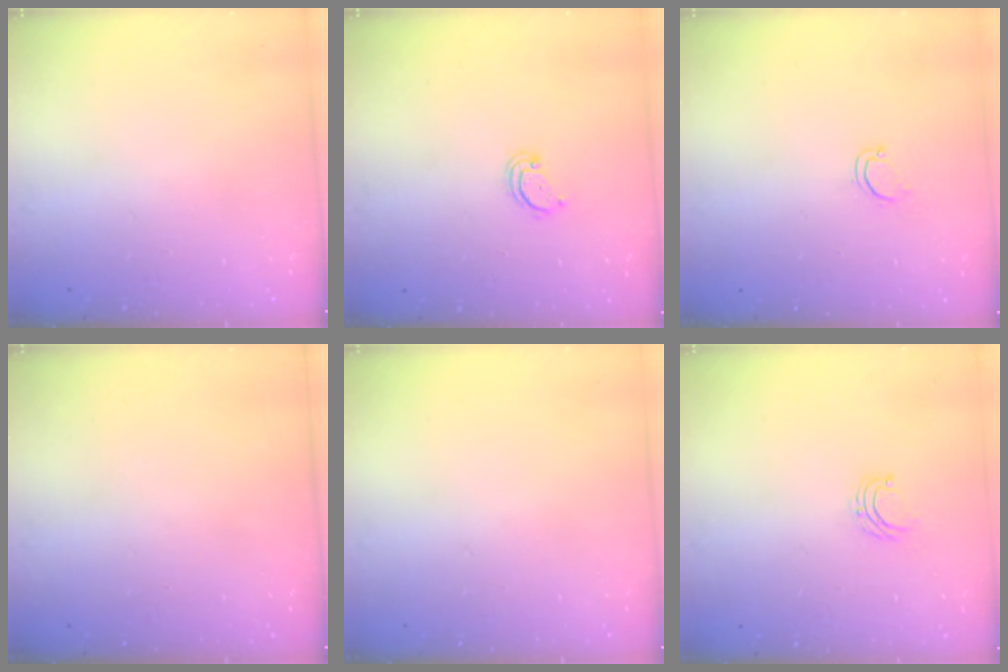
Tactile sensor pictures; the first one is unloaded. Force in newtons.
{"total": 2.9, "press": 2.9, "slide": 0.2}
{"total": 2.8, "press": 2.8, "slide": 0.2}
{"total": 0.0}
{"total": 0.0}
{"total": 4.3, "press": 4.3, "slide": 0.3}